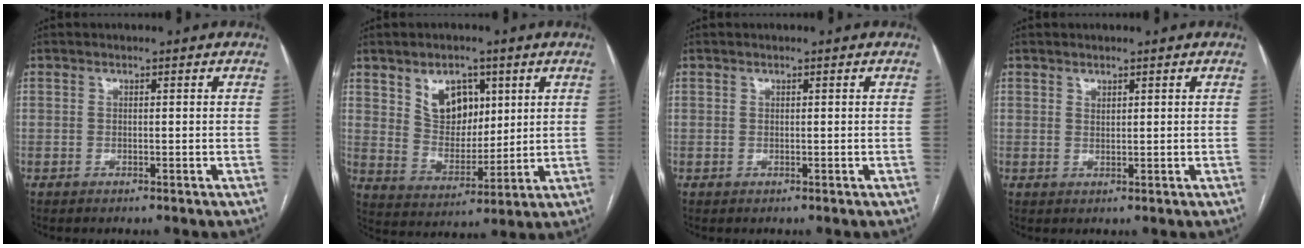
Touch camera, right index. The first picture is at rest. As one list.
[{"total": 8.6, "force": [4.1, 5.7, 5.1], "torque": [-0.089, 0.010, 0.083]}, {"total": 0.0}, {"total": 0.5, "force": [0.4, 0.2, 0.2], "torque": [-0.002, -0.004, 0.007]}]